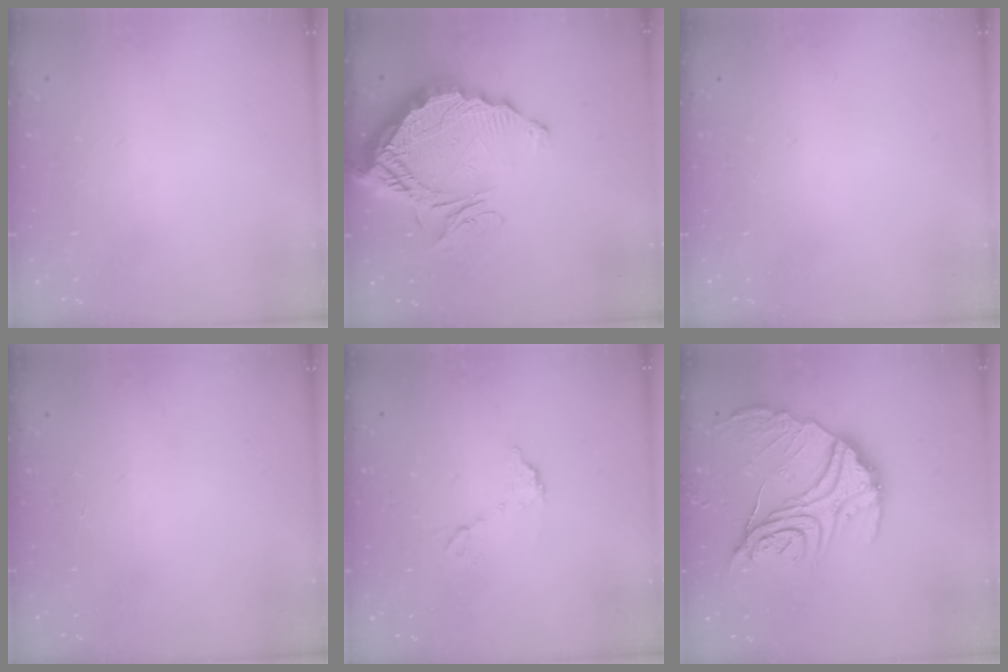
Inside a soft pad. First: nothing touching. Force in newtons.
{"total": 15.2, "press": 15.2, "slide": 1.3}
{"total": 0.0}
{"total": 0.0}
{"total": 5.8, "press": 5.8, "slide": 0.3}
{"total": 20.8, "press": 20.7, "slide": 1.8}